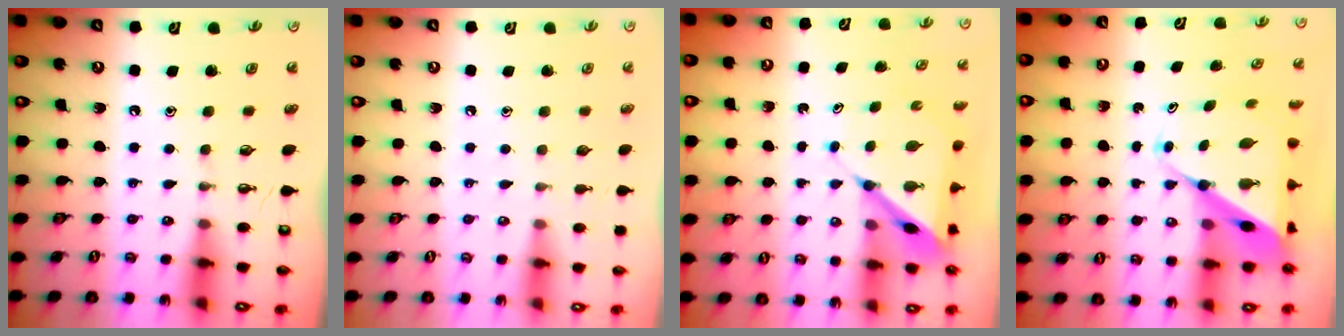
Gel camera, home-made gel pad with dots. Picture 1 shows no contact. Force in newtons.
{"total": 0.0}
{"total": 7.4, "press": 7.4, "slide": 0.6}
{"total": 11.7, "press": 11.7, "slide": 1.0}